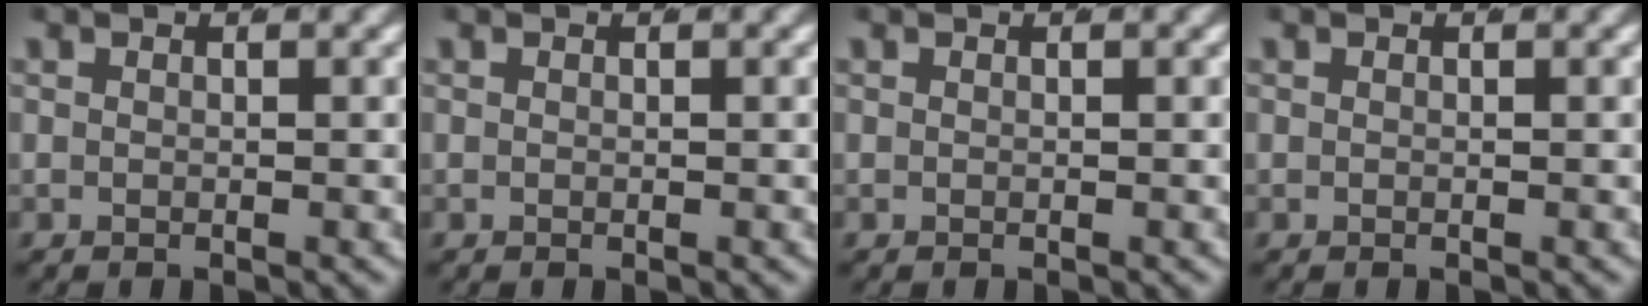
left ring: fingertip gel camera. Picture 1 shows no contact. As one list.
[{"total": 0.0}, {"total": 0.0}, {"total": 0.0}]